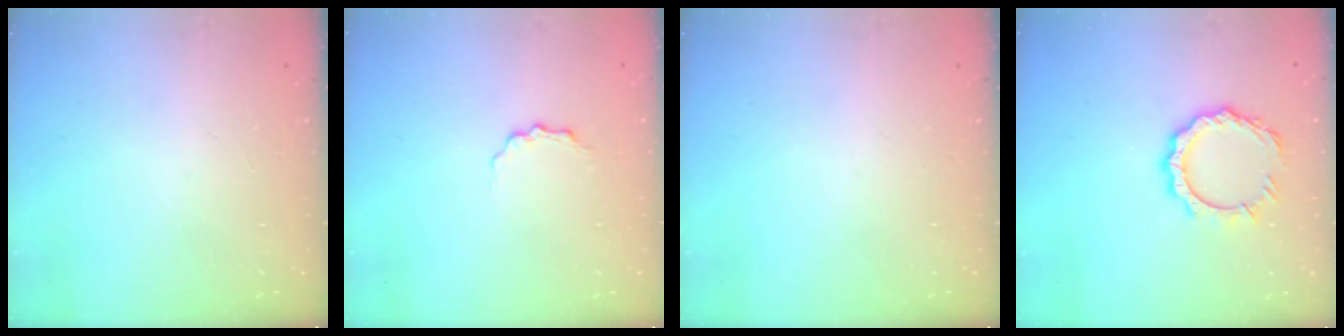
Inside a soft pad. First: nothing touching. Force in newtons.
{"total": 3.3, "press": 3.3, "slide": 0.4}
{"total": 0.0}
{"total": 10.5, "press": 10.5, "slide": 1.0}